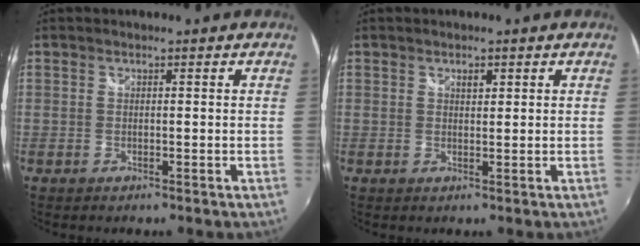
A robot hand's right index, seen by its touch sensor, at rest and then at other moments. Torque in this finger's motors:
{"motor_torque": [0.05, 0.04, 0.00, 0.00]}